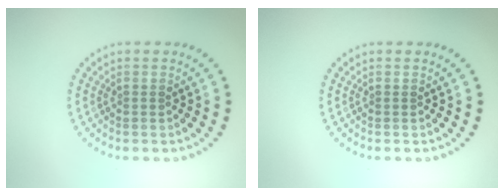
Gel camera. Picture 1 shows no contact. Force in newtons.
{"total": 0.0}